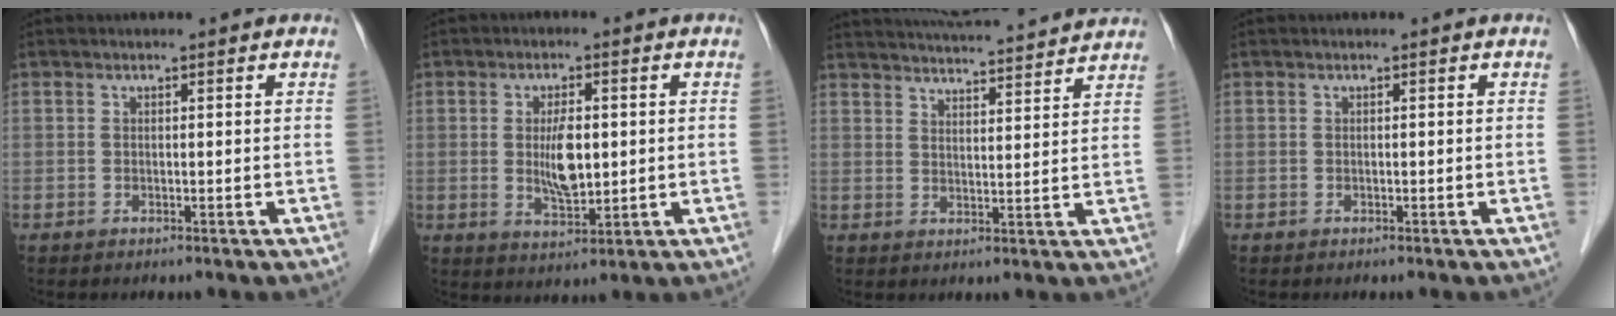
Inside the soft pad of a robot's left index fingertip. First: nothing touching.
{"total": 5.9, "force": [0.1, 2.2, 5.5], "torque": [-0.105, -0.006, 0.007]}
{"total": 17.0, "force": [16.2, 1.5, 5.2], "torque": [-0.084, 0.023, 0.222]}
{"total": 0.0}